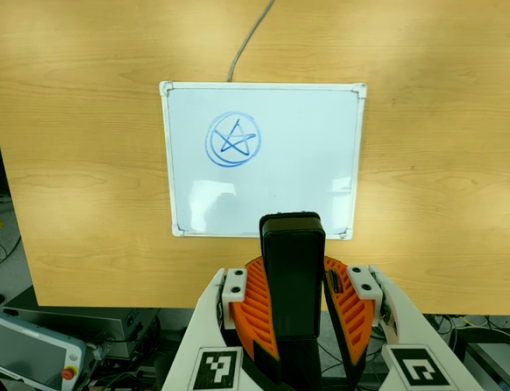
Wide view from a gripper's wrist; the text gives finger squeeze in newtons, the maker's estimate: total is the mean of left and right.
{"total": 10.4, "left": 9.3, "right": 11.6}